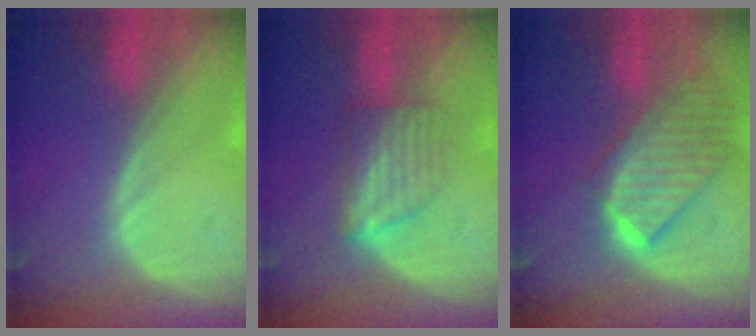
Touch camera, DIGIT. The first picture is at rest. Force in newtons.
{"total": 6.1, "press": 5.5, "slide": 2.6}
{"total": 9.9, "press": 8.6, "slide": 4.8}